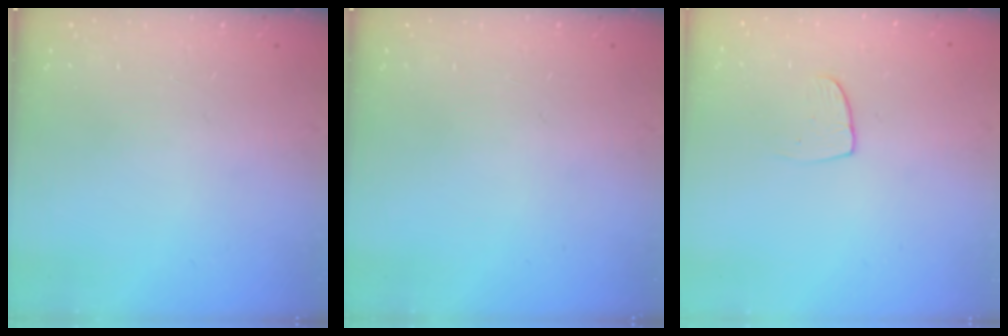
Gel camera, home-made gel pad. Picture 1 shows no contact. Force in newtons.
{"total": 0.0}
{"total": 5.5, "press": 5.5, "slide": 0.4}